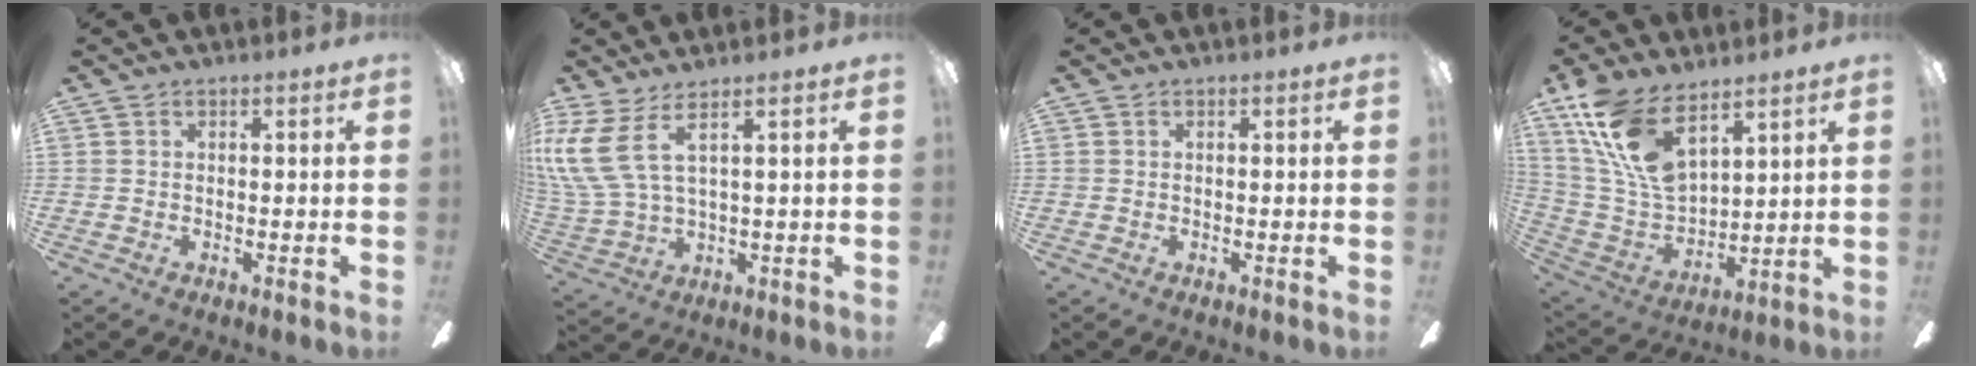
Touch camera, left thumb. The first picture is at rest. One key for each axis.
{"total": 11.1, "fx": 5.5, "fy": 4.4, "fz": 8.7, "tx": -0.200, "ty": -0.026, "tz": 0.105}
{"total": 0.0}
{"total": 17.1, "fx": 10.8, "fy": 7.6, "fz": 10.8, "tx": -0.247, "ty": -0.051, "tz": 0.197}